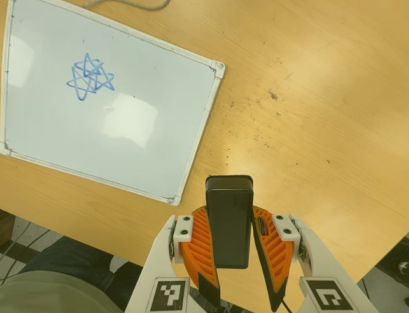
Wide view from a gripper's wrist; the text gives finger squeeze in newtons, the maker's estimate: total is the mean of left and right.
{"total": 10.2, "left": 8.3, "right": 12.1}